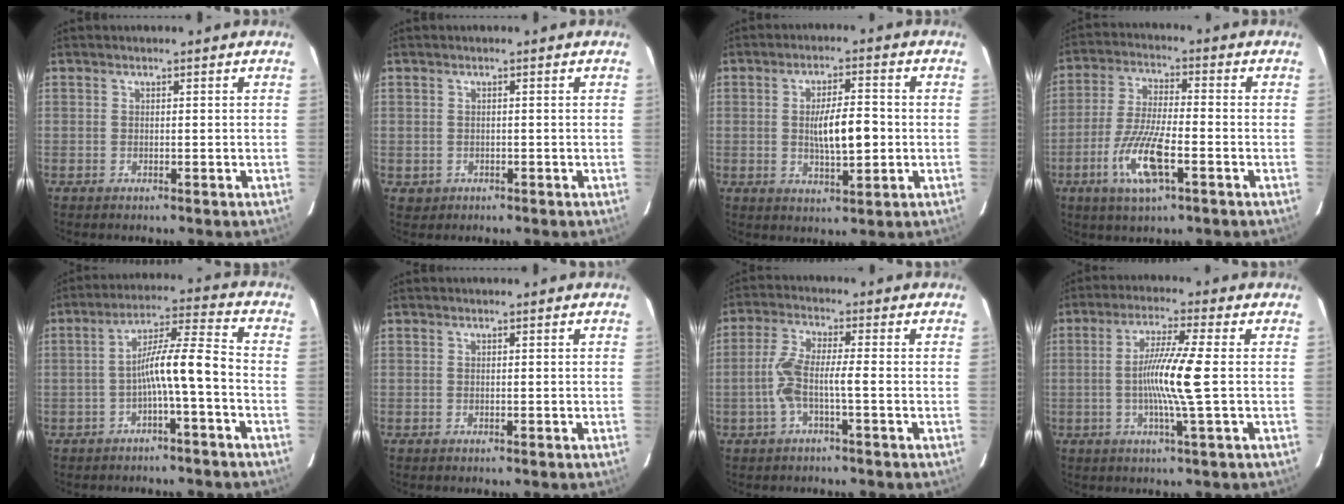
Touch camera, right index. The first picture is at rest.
{"total": 1.5, "force": [-0.3, 1.5, 0.1], "torque": [-0.004, 0.003, 0.002]}
{"total": 7.5, "force": [-0.4, 1.9, 7.2], "torque": [-0.128, 0.003, -0.003]}
{"total": 10.4, "force": [-4.2, 2.0, 9.2], "torque": [-0.188, -0.011, -0.078]}
{"total": 8.0, "force": [-2.3, 0.0, 7.7], "torque": [-0.128, 0.030, -0.039]}
{"total": 0.0}
{"total": 5.8, "force": [-1.4, 0.4, 5.6], "torque": [-0.122, 0.014, -0.030]}
{"total": 8.6, "force": [-0.6, -1.2, 8.5], "torque": [-0.163, -0.007, -0.015]}